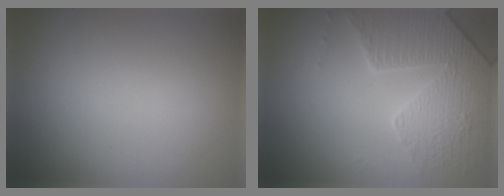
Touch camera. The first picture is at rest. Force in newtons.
{"total": 4.0, "press": 3.9, "slide": 1.2}